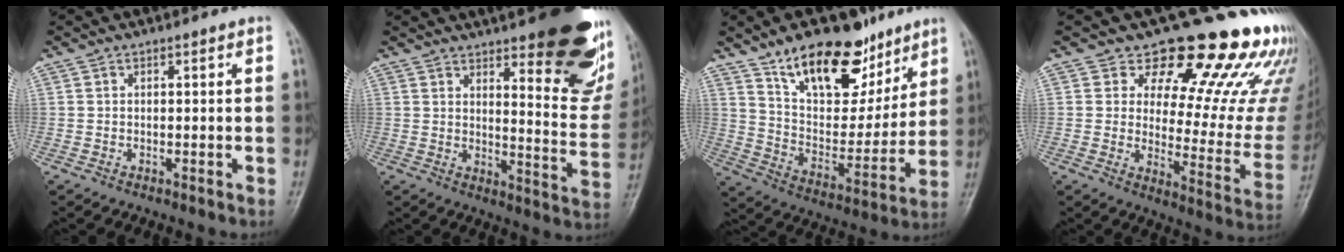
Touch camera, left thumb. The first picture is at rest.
{"total": 24.7, "force": [15.7, 7.1, 17.7], "torque": [-0.193, -0.091, 0.196]}
{"total": 21.1, "force": [13.7, 10.4, 12.3], "torque": [-0.135, -0.068, 0.233]}
{"total": 22.3, "force": [17.6, 8.6, 10.6], "torque": [-0.083, -0.123, 0.211]}